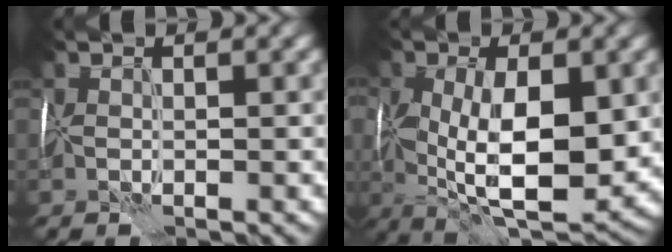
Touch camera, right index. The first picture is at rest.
{"total": 10.5, "force": [-1.4, 5.3, 9.0], "torque": [-0.151, -0.022, -0.018]}